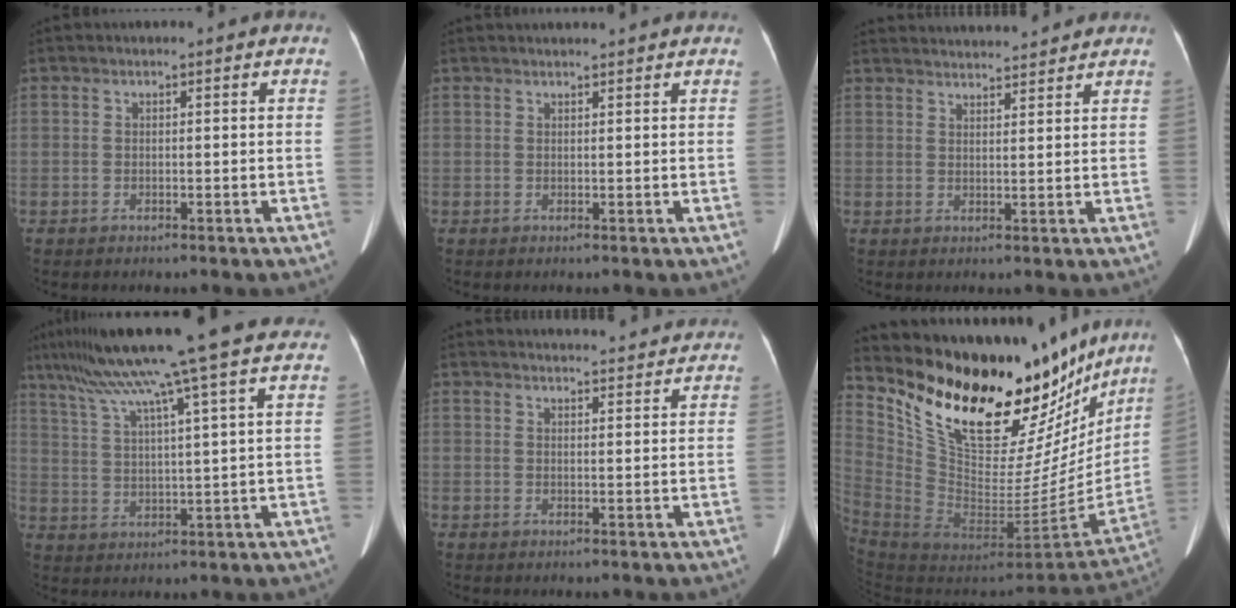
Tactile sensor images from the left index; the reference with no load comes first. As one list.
[{"total": 6.5, "force": [6.2, 0.2, 1.9], "torque": [-0.022, 0.030, 0.068]}, {"total": 12.8, "force": [12.3, 1.3, 3.2], "torque": [-0.052, 0.035, 0.171]}, {"total": 19.6, "force": [15.7, -1.5, 11.7], "torque": [-0.205, 0.019, 0.226]}, {"total": 18.5, "force": [17.8, 2.6, 4.3], "torque": [-0.053, 0.015, 0.217]}, {"total": 33.2, "force": [27.3, 12.6, 14.0], "torque": [-0.261, -0.052, 0.398]}]